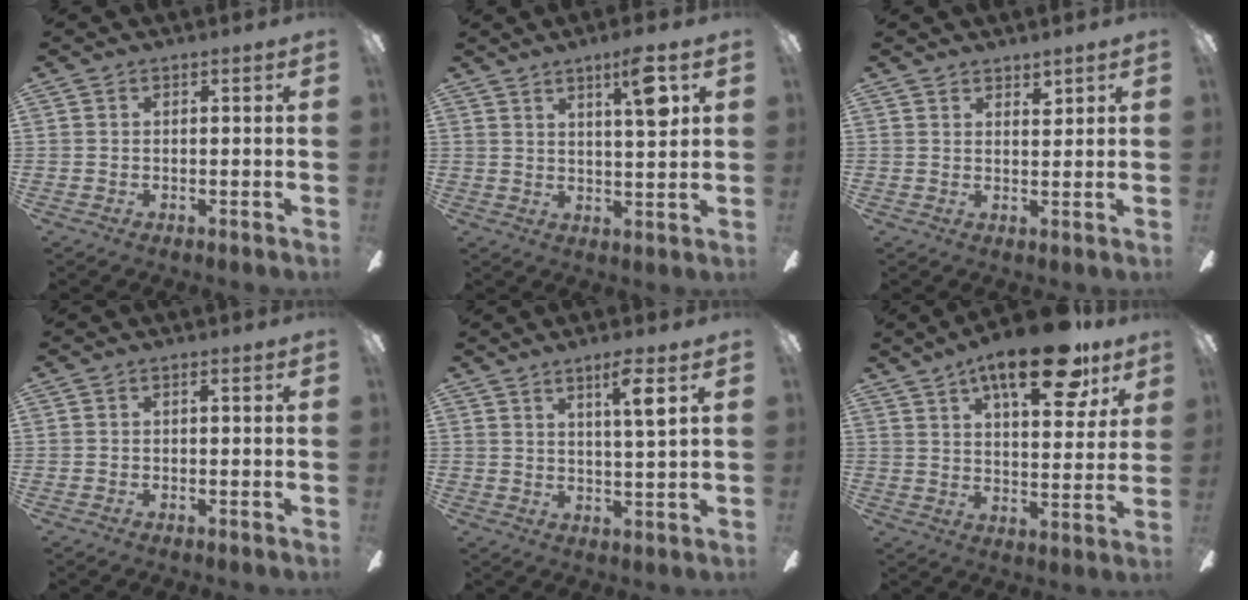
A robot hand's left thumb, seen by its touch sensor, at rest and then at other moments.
{"total": 9.0, "force": [4.4, 1.9, 7.6], "torque": [-0.108, -0.013, 0.062]}
{"total": 2.8, "force": [2.5, 1.0, 1.0], "torque": [-0.006, -0.013, 0.041]}
{"total": 1.0, "force": [-0.4, 0.5, 0.8], "torque": [-0.016, 0.006, -0.010]}
{"total": 6.0, "force": [3.3, 0.1, 5.0], "torque": [-0.081, -0.008, 0.046]}
{"total": 18.4, "force": [11.2, 6.7, 13.0], "torque": [-0.190, -0.045, 0.175]}